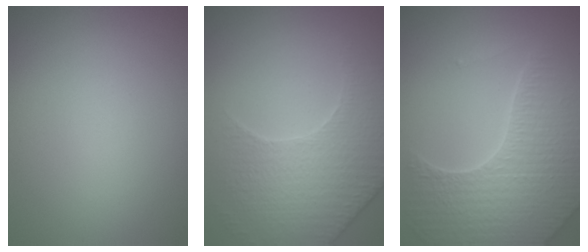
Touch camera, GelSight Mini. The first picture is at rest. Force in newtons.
{"total": 4.3, "press": 4.2, "slide": 0.9}
{"total": 7.7, "press": 5.6, "slide": 5.3}